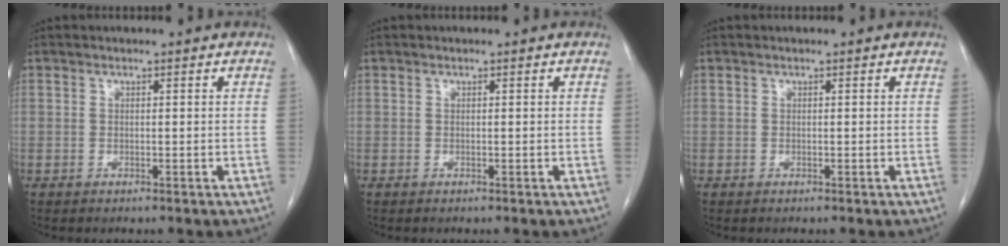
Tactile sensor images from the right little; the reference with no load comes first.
{"total": 0.0}
{"total": 0.0}